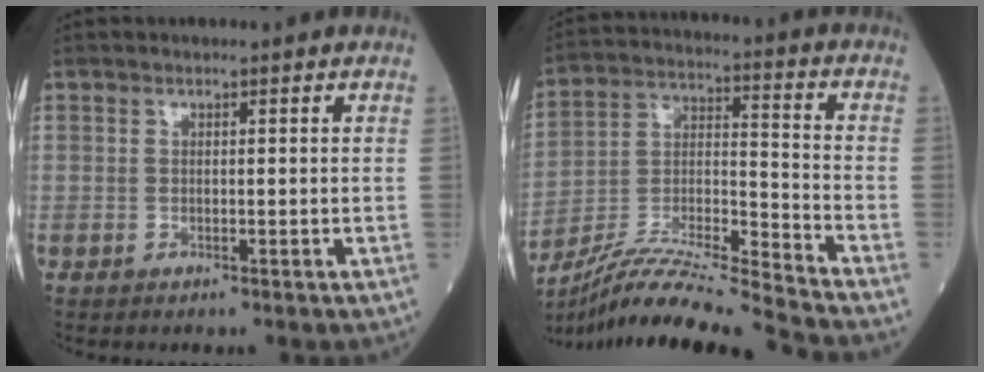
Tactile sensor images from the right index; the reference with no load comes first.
{"total": 17.9, "force": [-16.5, -2.7, 6.4], "torque": [-0.118, -0.004, -0.293]}